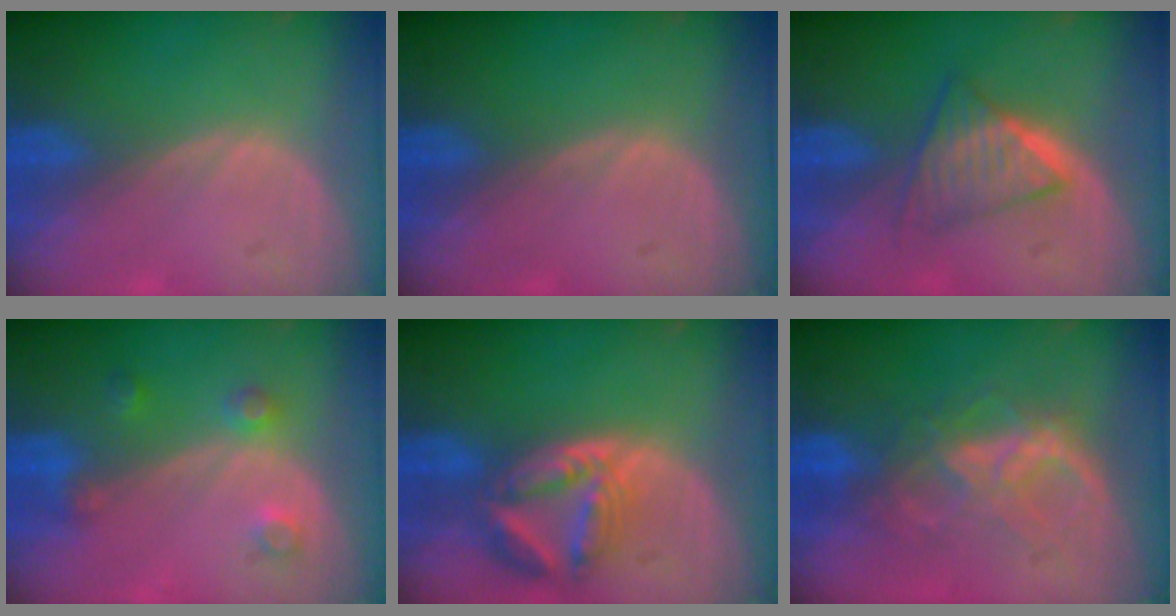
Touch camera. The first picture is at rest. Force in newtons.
{"total": 0.0}
{"total": 6.2, "press": 5.4, "slide": 3.0}
{"total": 3.6, "press": 3.3, "slide": 1.5}
{"total": 8.0, "press": 7.0, "slide": 3.9}
{"total": 6.5, "press": 6.5, "slide": 0.7}